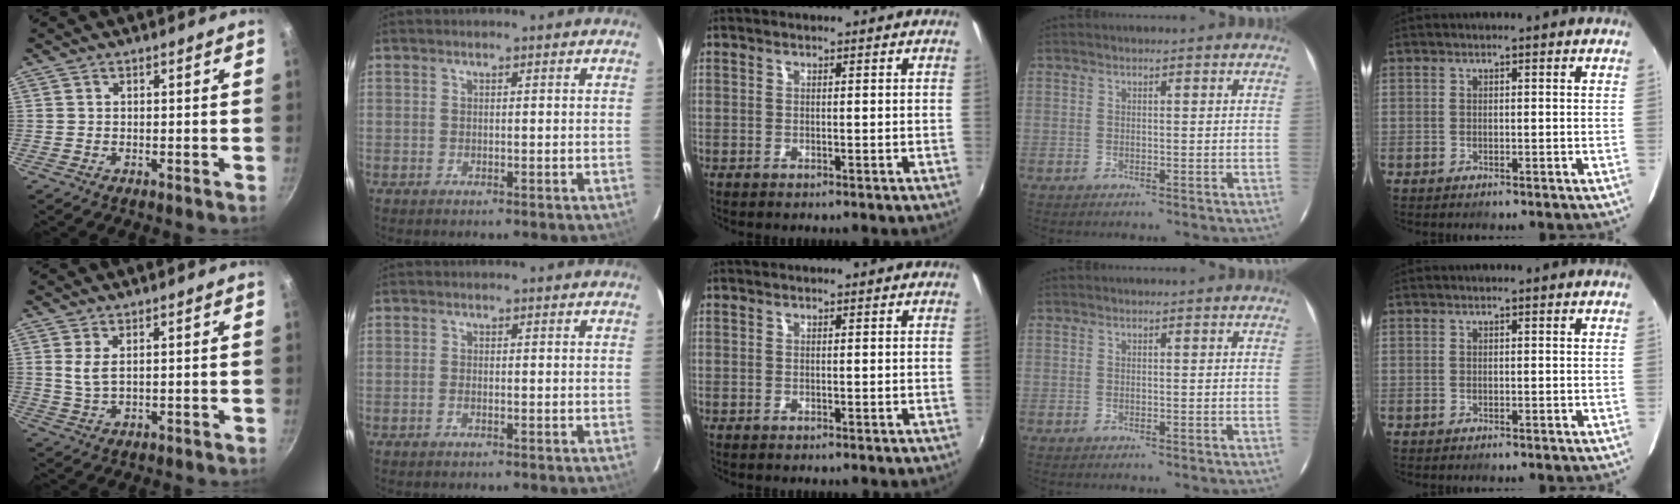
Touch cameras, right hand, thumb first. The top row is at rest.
{"thumb": {"total": 3.3, "force": [1.1, 1.5, 2.8], "torque": [-0.053, -0.008, 0.025]}, "index": {"total": 0.9, "force": [-0.5, 0.4, 0.6], "torque": [-0.014, 0.000, -0.008]}}